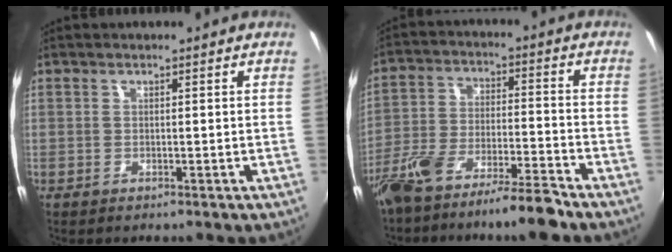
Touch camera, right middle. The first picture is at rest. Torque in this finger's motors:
{"motor_torque": [1.10, -1.04, 0.50, 0.12]}